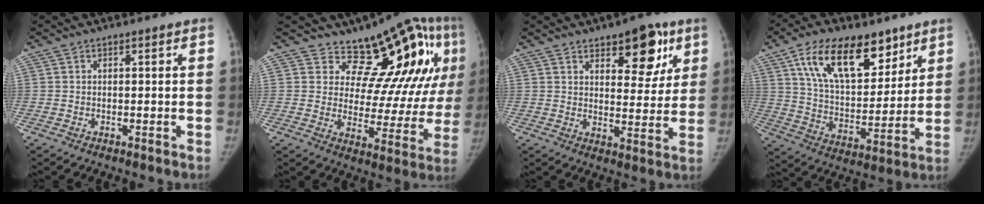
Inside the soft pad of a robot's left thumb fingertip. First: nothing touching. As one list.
[{"total": 17.6, "force": [9.4, 8.2, 12.5], "torque": [-0.097, -0.058, 0.128]}, {"total": 11.8, "force": [6.5, 5.5, 8.1], "torque": [-0.065, -0.031, 0.091]}, {"total": 19.7, "force": [11.1, 10.1, 12.8], "torque": [-0.171, -0.045, 0.197]}]